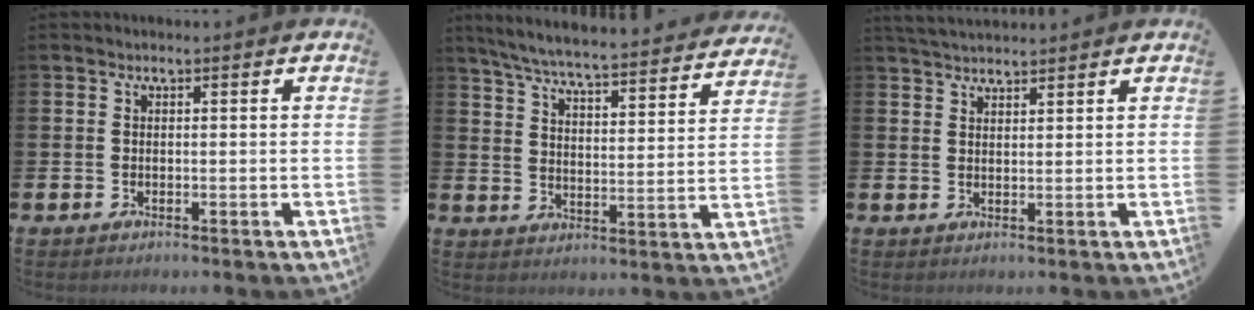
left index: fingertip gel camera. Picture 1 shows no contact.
{"total": 6.4, "force": [6.0, 0.2, 2.3], "torque": [-0.074, -0.047, 0.100]}
{"total": 3.0, "force": [2.9, 0.4, 0.3], "torque": [-0.013, -0.009, 0.055]}